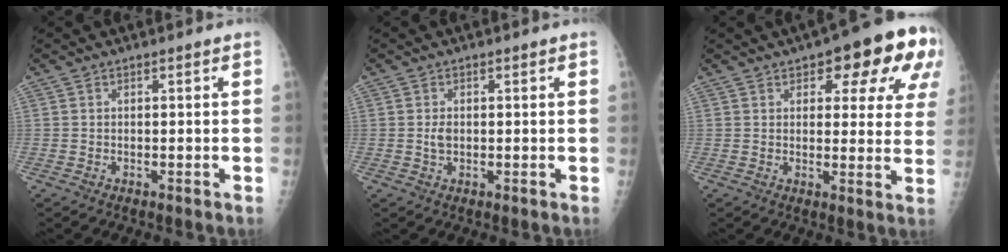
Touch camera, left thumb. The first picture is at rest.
{"total": 1.8, "force": [0.1, 1.2, 1.3], "torque": [-0.022, -0.001, 0.003]}
{"total": 16.3, "force": [7.9, 6.7, 12.6], "torque": [-0.116, -0.015, 0.093]}